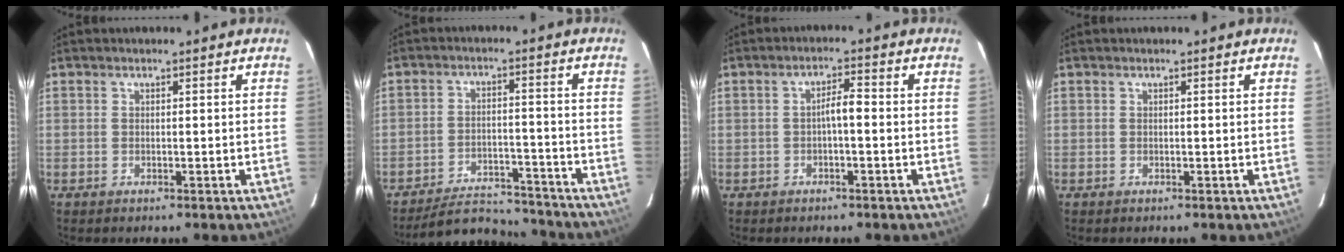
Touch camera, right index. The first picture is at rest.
{"total": 9.7, "force": [-9.4, 2.2, 0.4], "torque": [0.000, 0.015, -0.143]}
{"total": 2.8, "force": [-0.5, 0.6, 2.7], "torque": [-0.042, 0.008, -0.009]}
{"total": 0.0}